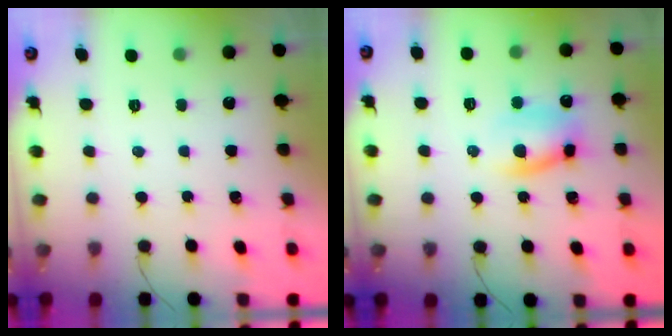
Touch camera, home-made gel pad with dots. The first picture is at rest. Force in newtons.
{"total": 9.9, "press": 9.9, "slide": 1.2}